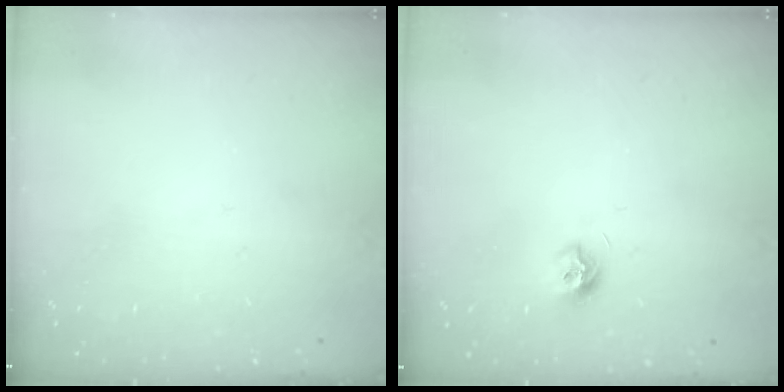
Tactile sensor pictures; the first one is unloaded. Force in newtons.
{"total": 7.9, "press": 7.9, "slide": 0.6}